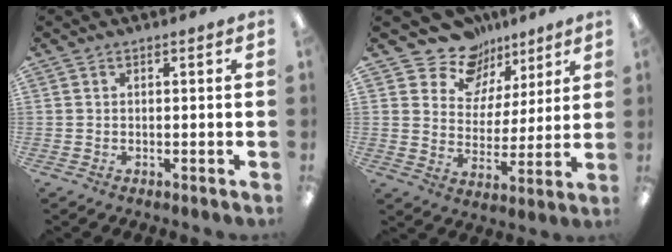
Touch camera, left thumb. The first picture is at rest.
{"total": 8.3, "force": [5.7, 6.0, 1.0], "torque": [-0.025, -0.040, 0.105]}